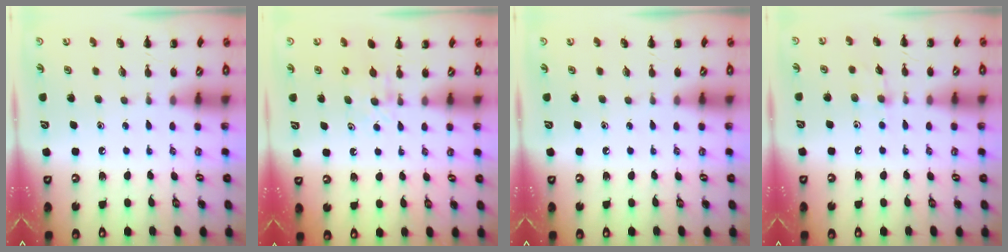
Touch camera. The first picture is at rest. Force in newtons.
{"total": 4.7, "press": 4.4, "slide": 1.7}
{"total": 0.0}
{"total": 3.2, "press": 3.0, "slide": 1.1}